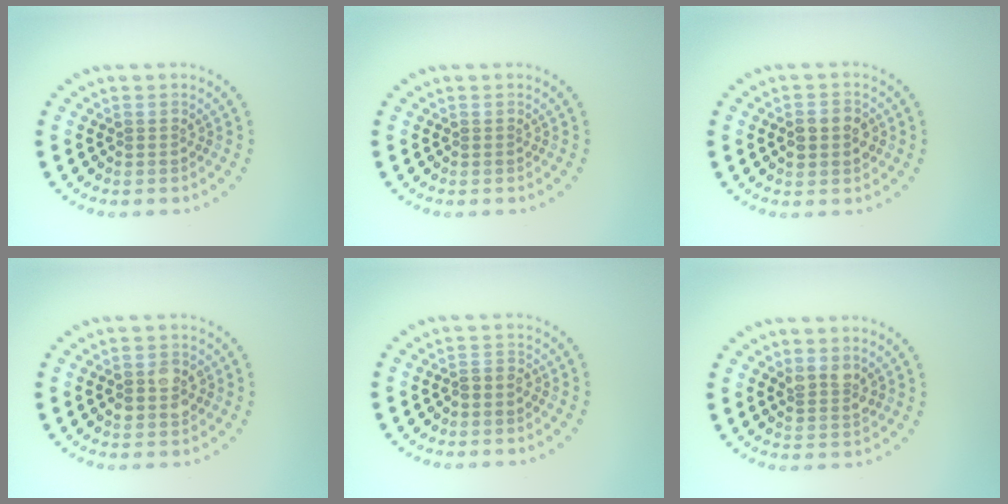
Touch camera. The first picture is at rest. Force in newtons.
{"total": 0.0}
{"total": 2.3, "press": 2.3, "slide": 0.0}
{"total": 2.7, "press": 2.7, "slide": 0.2}
{"total": 1.0, "press": 0.7, "slide": 0.7}
{"total": 1.8, "press": 1.5, "slide": 1.0}